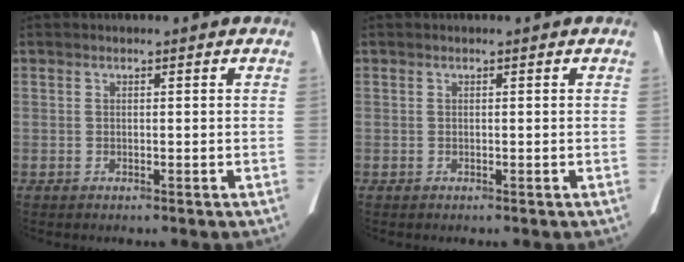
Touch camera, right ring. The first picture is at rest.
{"total": 0.0}